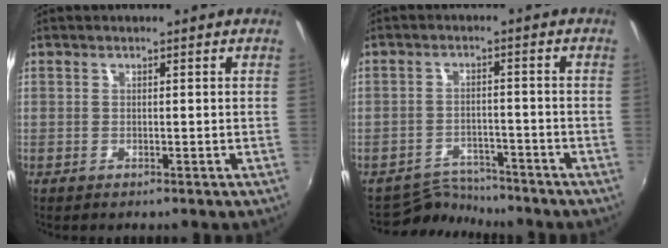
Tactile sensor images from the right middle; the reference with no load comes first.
{"total": 5.3, "force": [-5.2, 0.9, -0.8], "torque": [-0.002, 0.010, -0.089]}